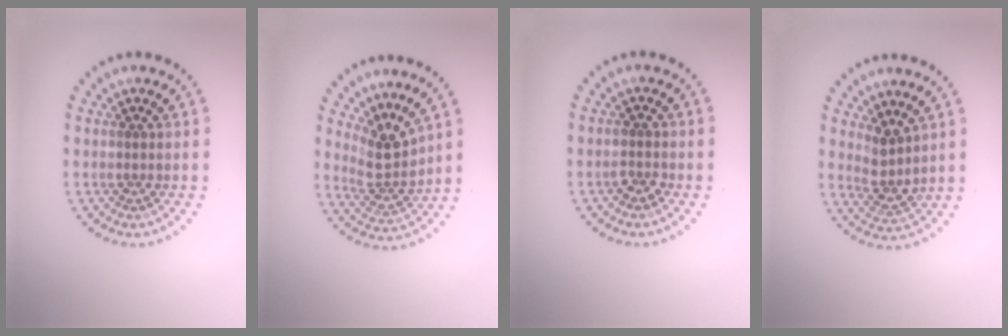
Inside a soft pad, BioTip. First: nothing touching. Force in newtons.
{"total": 3.2, "press": 2.4, "slide": 2.1}
{"total": 1.1, "press": 1.1, "slide": 0.3}
{"total": 2.6, "press": 2.0, "slide": 1.6}